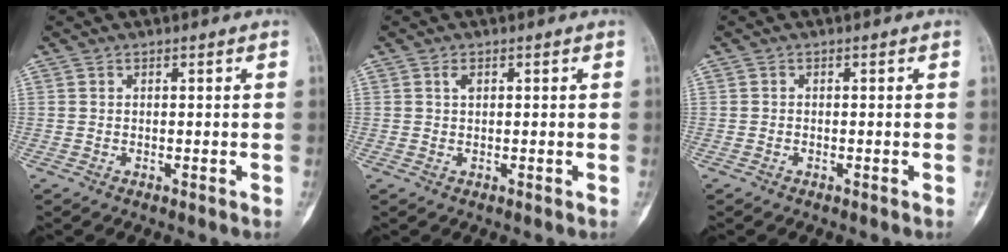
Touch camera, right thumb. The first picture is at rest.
{"total": 1.0, "force": [0.5, 0.5, 0.7], "torque": [-0.008, 0.001, 0.009]}
{"total": 0.0}